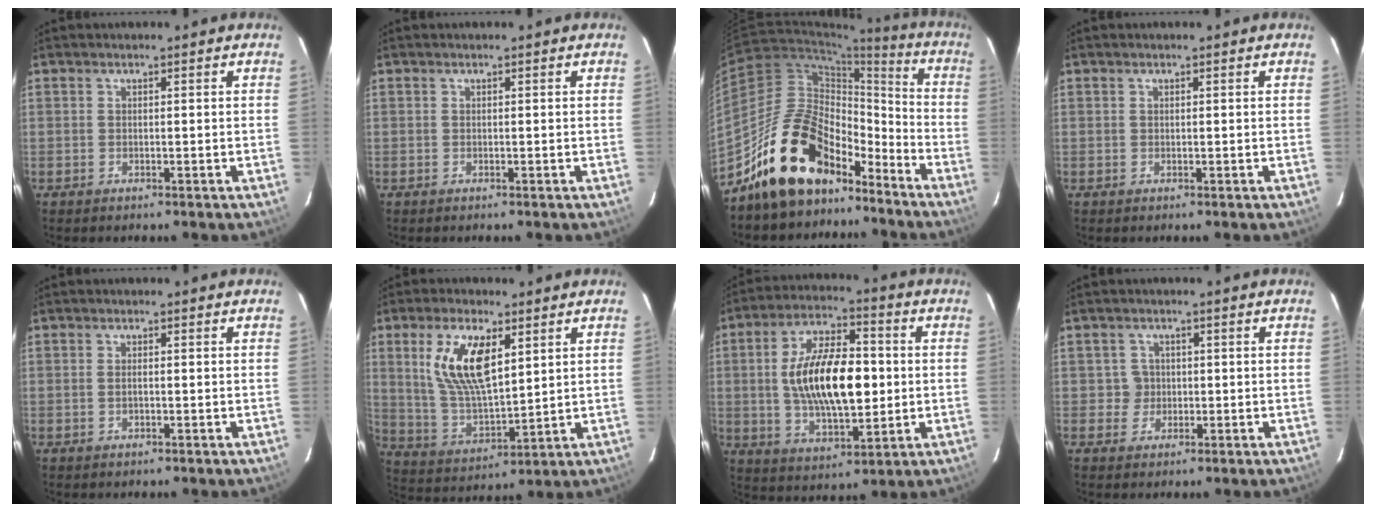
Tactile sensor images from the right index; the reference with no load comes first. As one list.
[{"total": 0.0}, {"total": 18.9, "force": [-14.3, 9.2, 8.1], "torque": [-0.151, 0.035, -0.233]}, {"total": 0.0}, {"total": 1.2, "force": [-0.1, 0.5, 1.0], "torque": [-0.020, 0.001, -0.003]}, {"total": 13.5, "force": [5.0, 5.5, 11.2], "torque": [-0.222, 0.005, 0.106]}, {"total": 17.2, "force": [0.2, 7.8, 15.4], "torque": [-0.279, 0.011, 0.011]}, {"total": 2.9, "force": [0.0, 2.9, -0.1], "torque": [0.010, 0.015, 0.003]}]